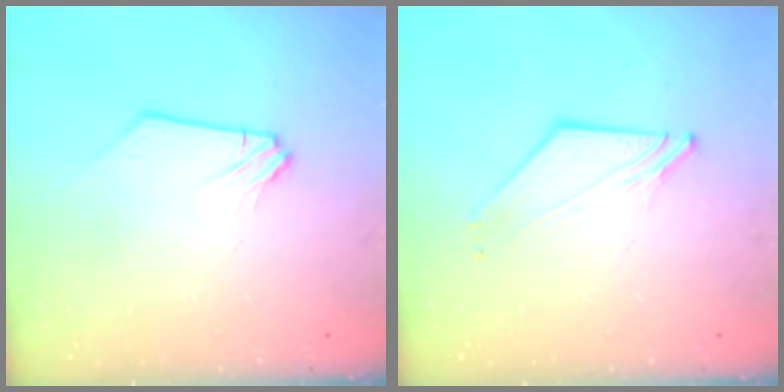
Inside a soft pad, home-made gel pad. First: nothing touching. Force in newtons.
{"total": 2.9, "press": 2.9, "slide": 0.2}